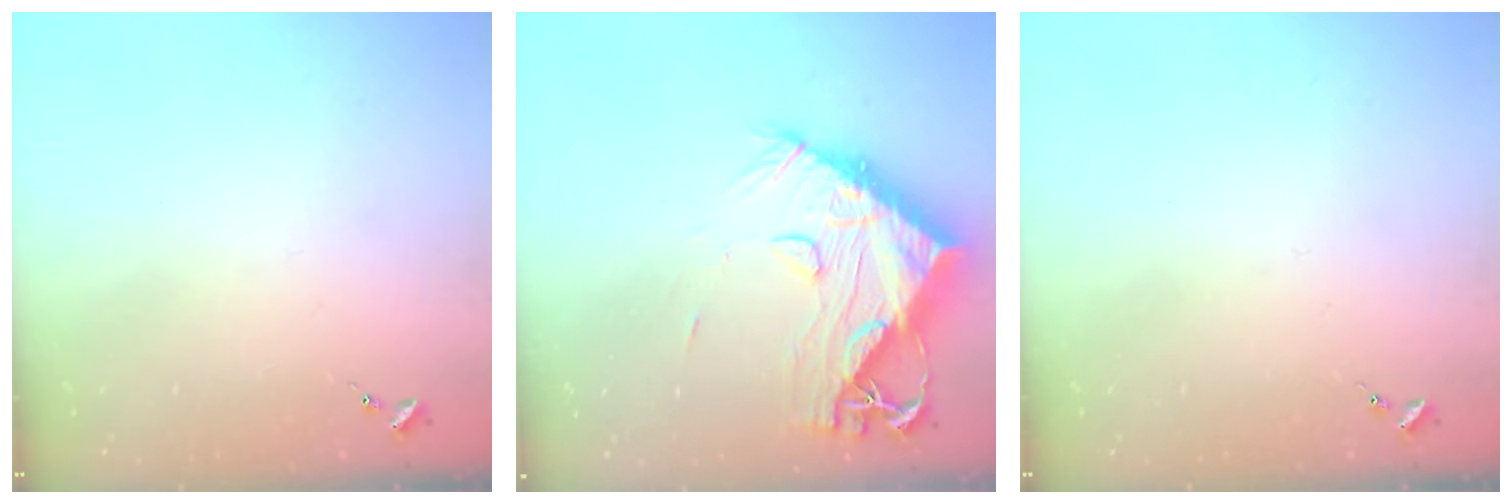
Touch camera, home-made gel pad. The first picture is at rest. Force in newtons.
{"total": 18.4, "press": 18.3, "slide": 1.6}
{"total": 0.0}